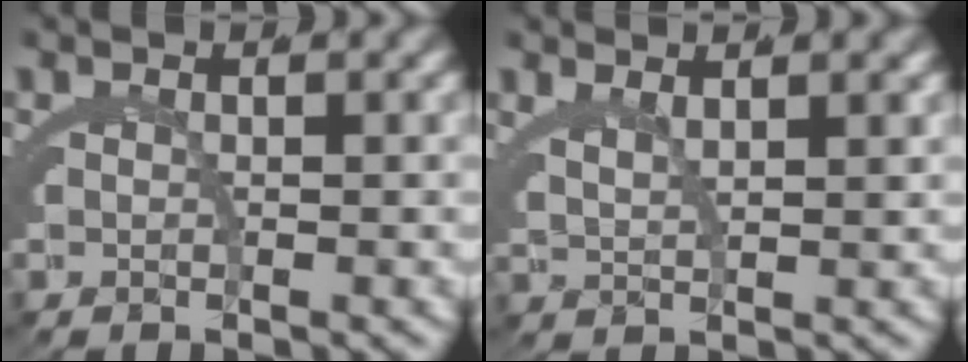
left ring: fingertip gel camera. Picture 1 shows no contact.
{"total": 2.2, "force": [1.8, -0.3, 1.1], "torque": [-0.020, -0.005, 0.043]}